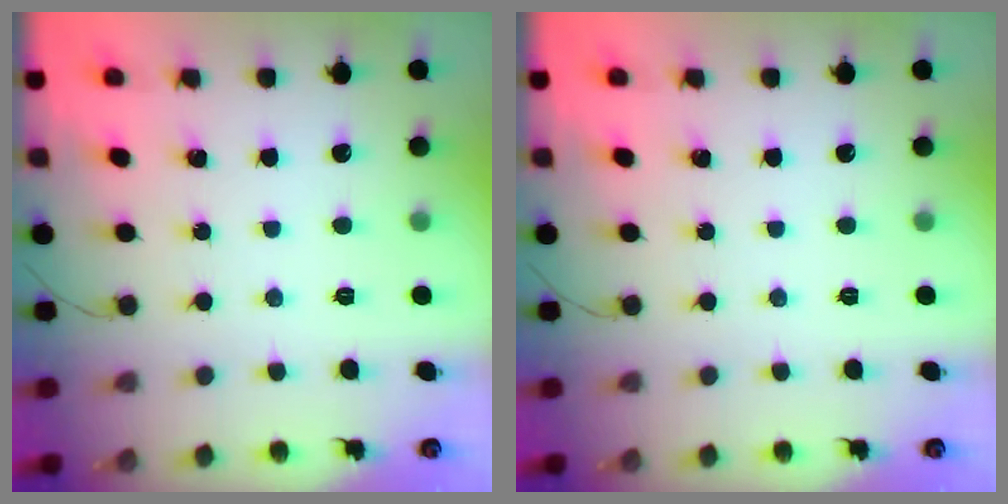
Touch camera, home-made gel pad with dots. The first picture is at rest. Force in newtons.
{"total": 0.0}